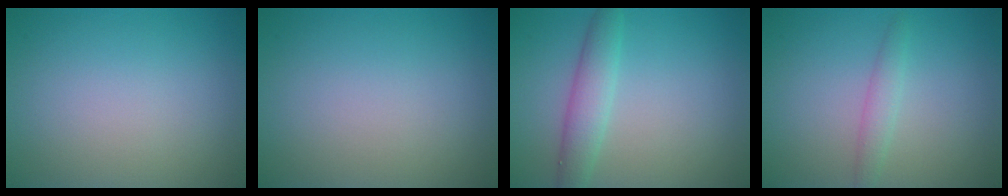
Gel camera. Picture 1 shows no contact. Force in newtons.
{"total": 0.0}
{"total": 2.9, "press": 2.9, "slide": 0.1}
{"total": 1.6, "press": 1.6, "slide": 0.0}